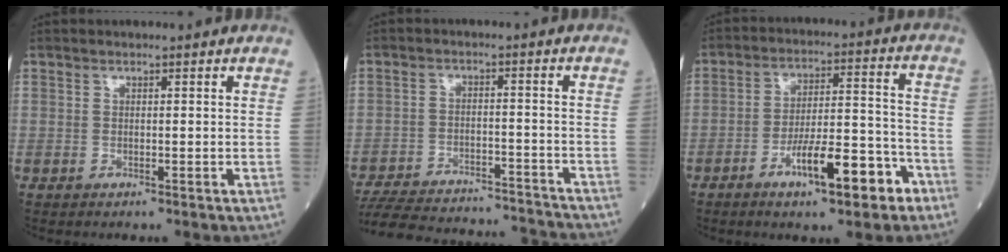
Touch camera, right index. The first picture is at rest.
{"total": 23.5, "force": [-22.0, 3.7, 7.4], "torque": [-0.155, -0.022, -0.305]}
{"total": 11.8, "force": [-6.5, 2.5, 9.5], "torque": [-0.154, 0.015, -0.098]}